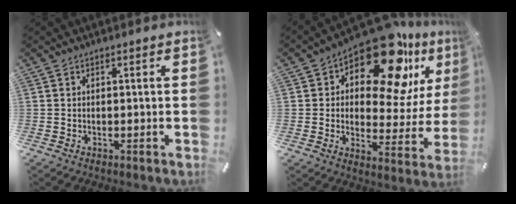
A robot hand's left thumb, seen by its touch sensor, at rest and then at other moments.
{"total": 19.0, "force": [11.9, 8.9, 11.8], "torque": [-0.169, -0.088, 0.199]}